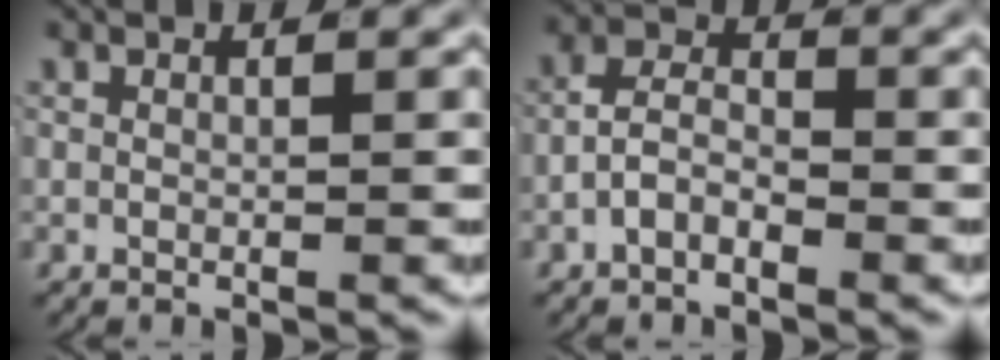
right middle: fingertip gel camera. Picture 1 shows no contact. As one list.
[{"total": 2.6, "force": [-1.4, 1.5, 1.5], "torque": [-0.019, -0.003, -0.031]}]